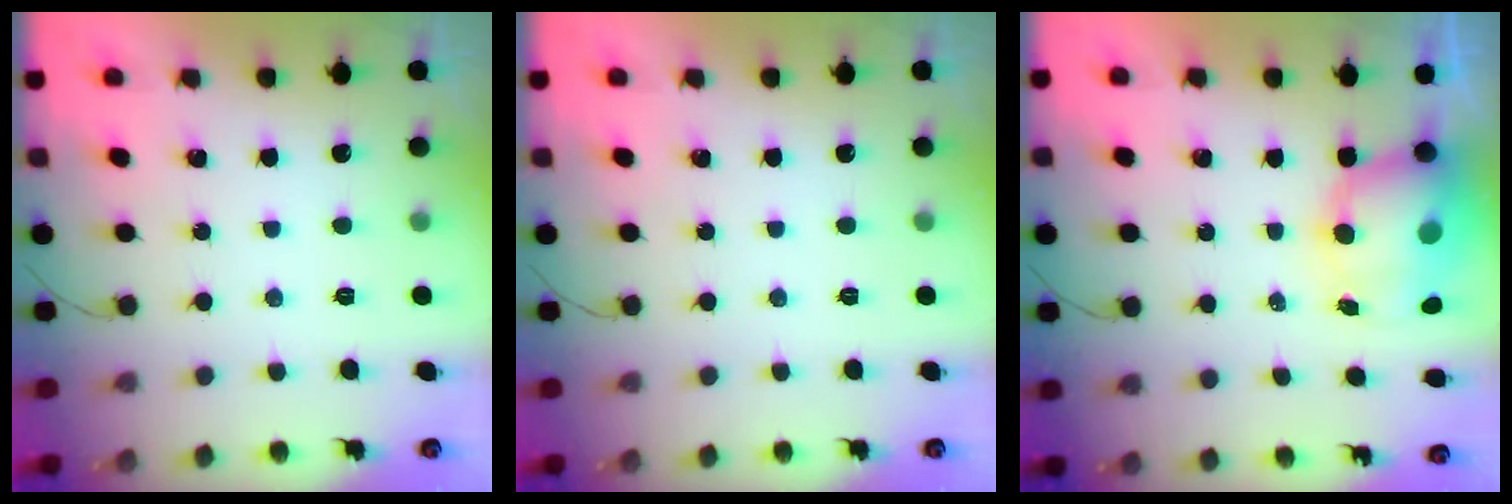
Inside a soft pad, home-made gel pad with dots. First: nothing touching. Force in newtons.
{"total": 0.0}
{"total": 10.4, "press": 10.1, "slide": 2.5}